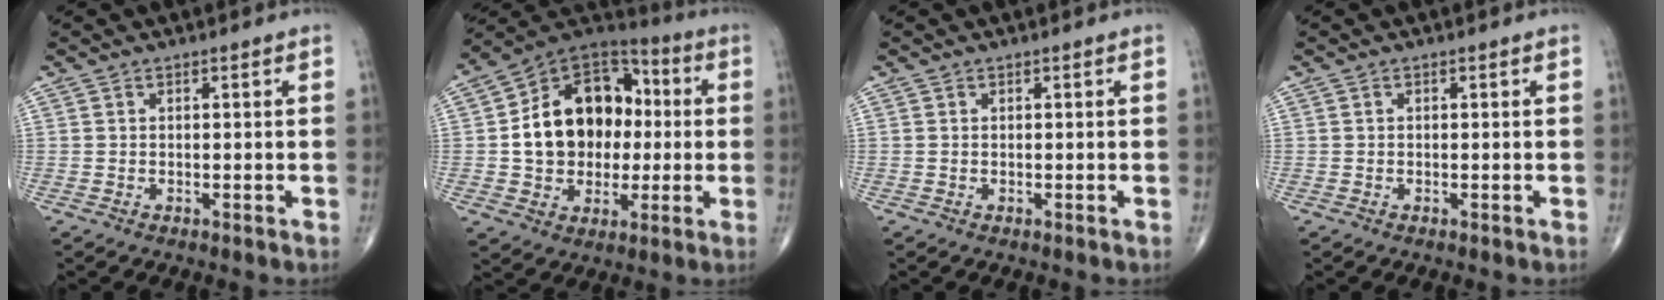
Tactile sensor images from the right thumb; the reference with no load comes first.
{"total": 19.4, "force": [0.6, 14.7, 12.7], "torque": [-0.163, 0.033, 0.010]}
{"total": 0.0}
{"total": 0.0}